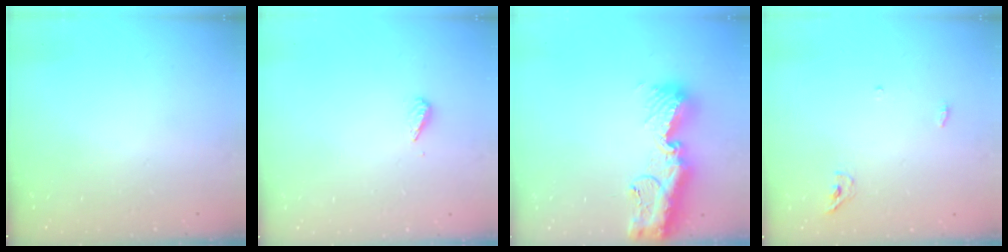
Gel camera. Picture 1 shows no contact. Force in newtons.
{"total": 2.9, "press": 2.9, "slide": 0.4}
{"total": 15.0, "press": 14.9, "slide": 1.7}
{"total": 3.8, "press": 3.6, "slide": 1.3}